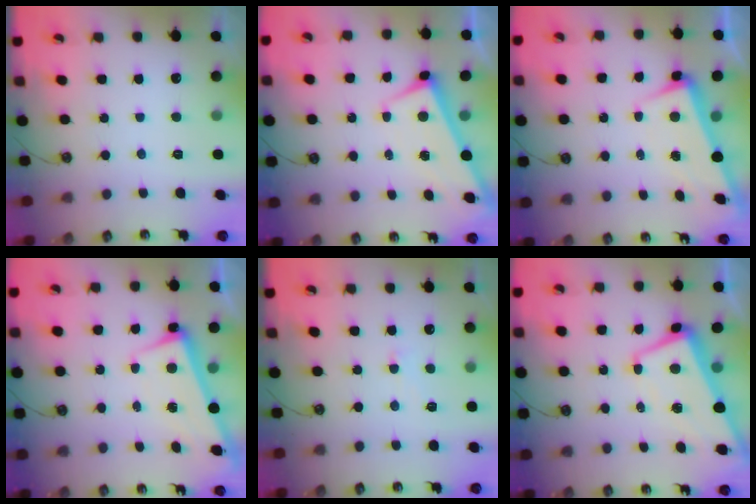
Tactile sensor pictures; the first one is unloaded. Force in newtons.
{"total": 1.2, "press": 1.2, "slide": 0.1}
{"total": 3.1, "press": 3.0, "slide": 0.9}
{"total": 2.5, "press": 2.5, "slide": 0.6}
{"total": 1.1, "press": 1.0, "slide": 0.5}
{"total": 1.6, "press": 1.2, "slide": 1.1}